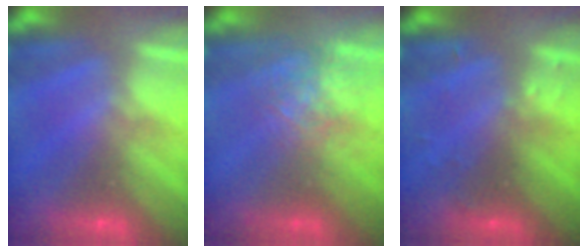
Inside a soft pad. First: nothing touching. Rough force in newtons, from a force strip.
{"total": 2.7}
{"total": 2.9}